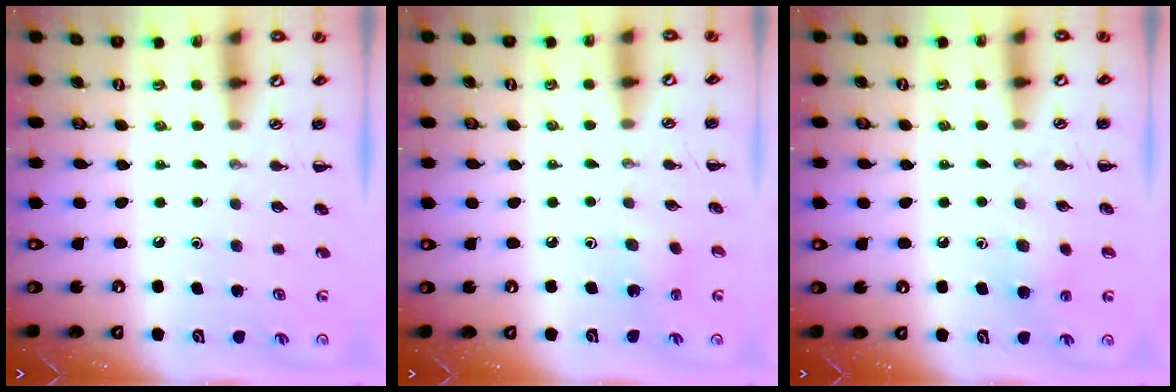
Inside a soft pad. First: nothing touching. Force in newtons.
{"total": 1.8, "press": 1.6, "slide": 0.6}
{"total": 5.7, "press": 5.6, "slide": 1.4}